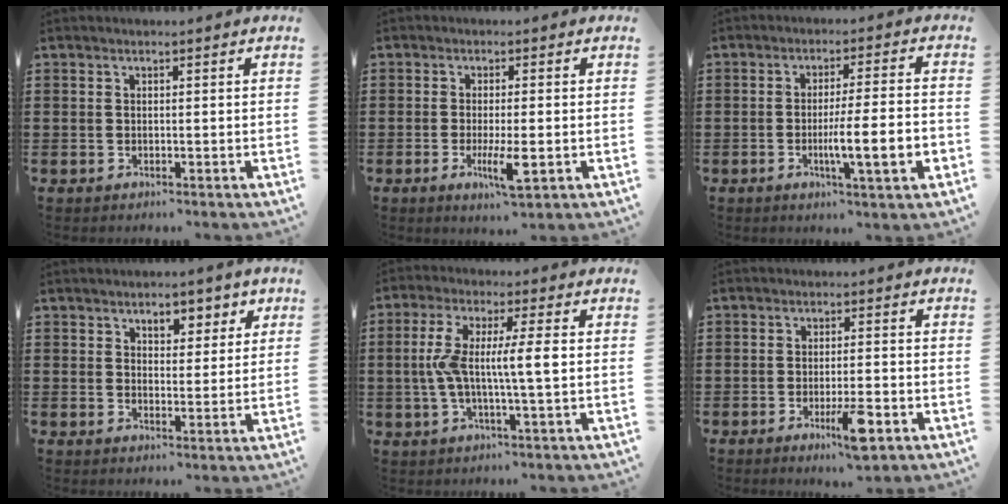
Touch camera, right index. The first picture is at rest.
{"total": 5.7, "force": [-1.7, 1.2, 5.3], "torque": [-0.108, -0.017, -0.033]}
{"total": 8.6, "force": [-2.3, 0.6, 8.2], "torque": [-0.141, -0.010, -0.042]}
{"total": 4.0, "force": [2.4, 2.5, 1.9], "torque": [-0.028, 0.001, 0.036]}
{"total": 7.7, "force": [-0.2, 0.8, 7.7], "torque": [-0.146, -0.003, -0.012]}
{"total": 6.1, "force": [-2.9, 1.1, 5.2], "torque": [-0.093, -0.010, -0.047]}